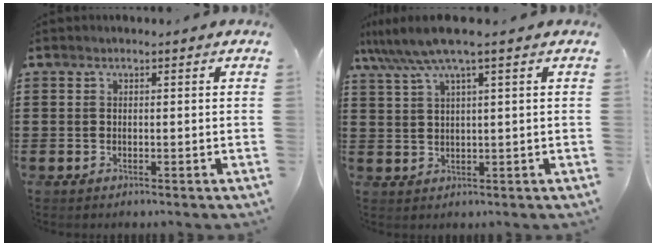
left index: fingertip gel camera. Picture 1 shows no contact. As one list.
[{"total": 5.6, "force": [3.4, -0.1, 4.5], "torque": [-0.104, -0.010, 0.056]}]